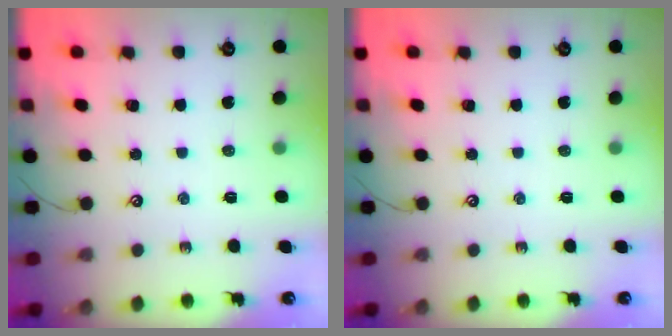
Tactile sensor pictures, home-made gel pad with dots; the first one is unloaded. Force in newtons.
{"total": 0.0}